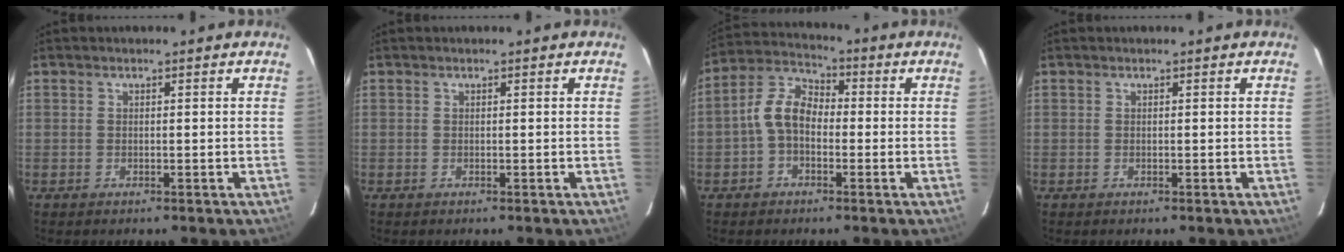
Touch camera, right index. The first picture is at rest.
{"total": 0.0}
{"total": 7.5, "force": [-1.4, 5.0, 5.3], "torque": [-0.112, 0.025, -0.033]}
{"total": 0.0}